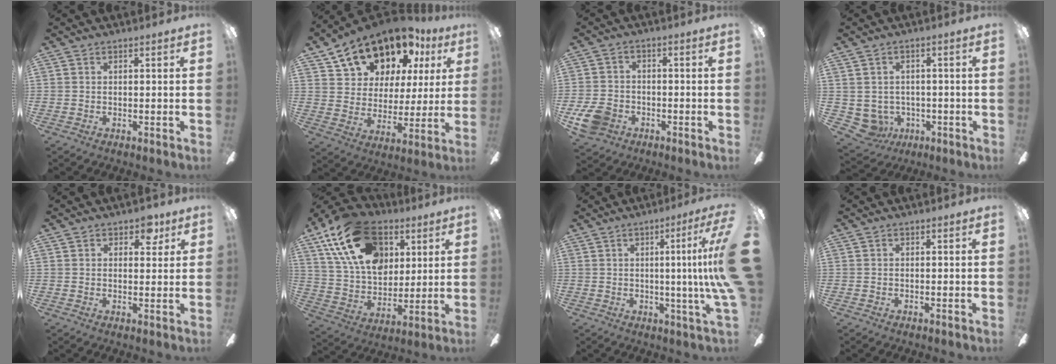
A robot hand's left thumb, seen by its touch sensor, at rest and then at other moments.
{"total": 16.7, "force": [12.5, 9.6, 5.5], "torque": [-0.115, -0.077, 0.231]}
{"total": 8.2, "force": [-4.0, 6.0, 3.9], "torque": [-0.095, 0.027, -0.075]}
{"total": 4.8, "force": [-0.3, 4.7, 1.3], "torque": [-0.058, -0.003, -0.004]}
{"total": 4.5, "force": [2.6, 2.8, 2.4], "torque": [-0.012, -0.006, 0.039]}
{"total": 22.8, "force": [10.5, 14.8, 13.8], "torque": [-0.251, -0.025, 0.190]}
{"total": 10.5, "force": [1.6, -0.6, 10.3], "torque": [-0.160, -0.014, 0.021]}
{"total": 0.0}